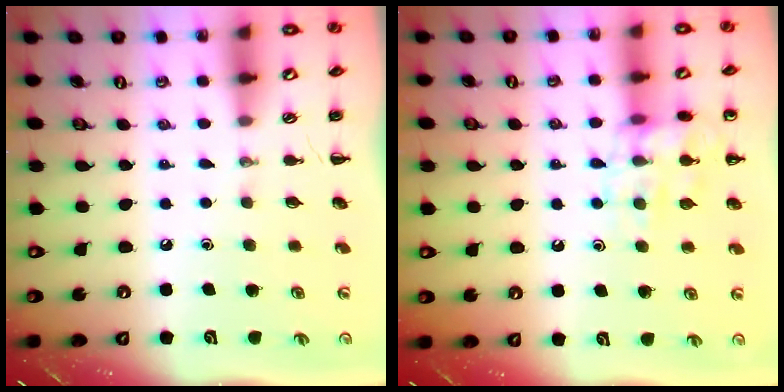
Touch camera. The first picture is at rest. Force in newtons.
{"total": 11.6, "press": 11.6, "slide": 0.7}